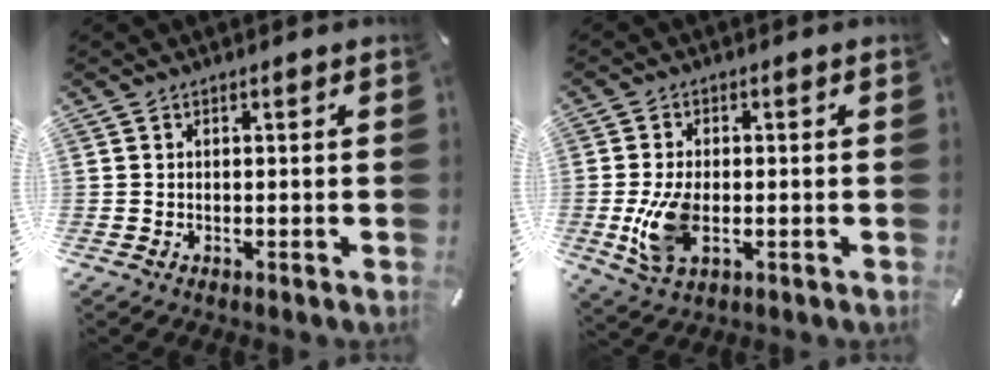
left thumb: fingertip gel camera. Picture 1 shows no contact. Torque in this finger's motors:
{"motor_torque": [0.23, 0.28, 0.42, -0.35, 0.07]}